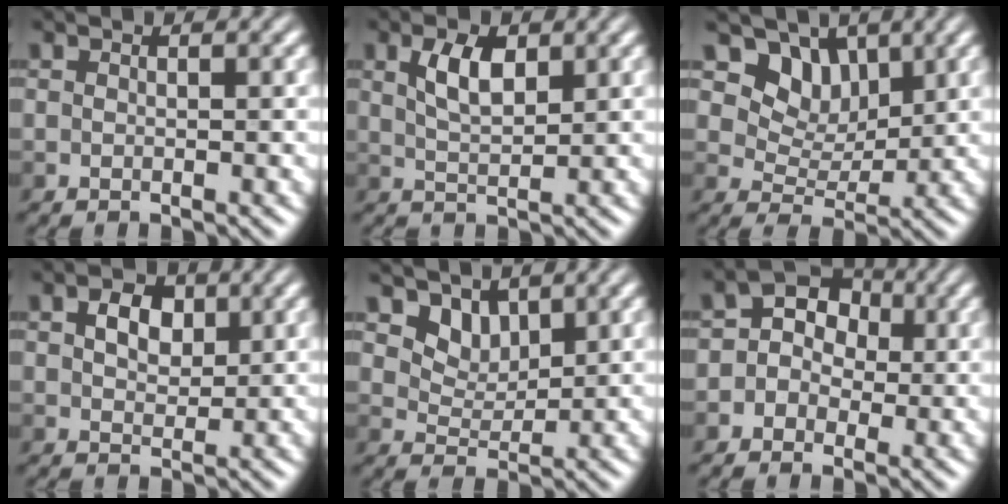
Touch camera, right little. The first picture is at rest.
{"total": 3.1, "force": [1.2, 1.5, 2.4], "torque": [-0.052, 0.004, 0.025]}
{"total": 5.2, "force": [3.0, 3.5, 2.4], "torque": [-0.037, -0.026, 0.064]}
{"total": 2.8, "force": [1.0, 1.9, 1.8], "torque": [-0.036, 0.005, 0.015]}
{"total": 2.8, "force": [1.8, 1.8, 1.2], "torque": [-0.028, -0.021, 0.043]}
{"total": 4.6, "force": [0.1, 4.0, 2.2], "torque": [-0.006, 0.018, -0.023]}